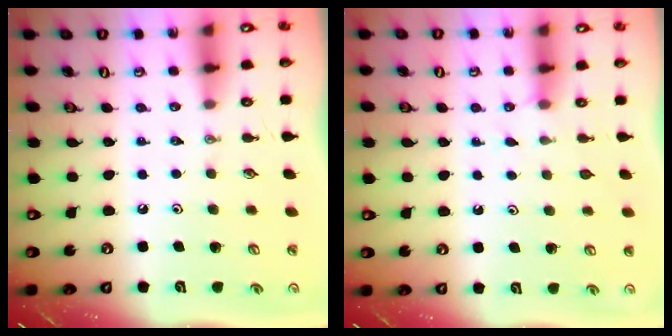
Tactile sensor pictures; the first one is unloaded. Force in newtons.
{"total": 2.1, "press": 2.1, "slide": 0.3}